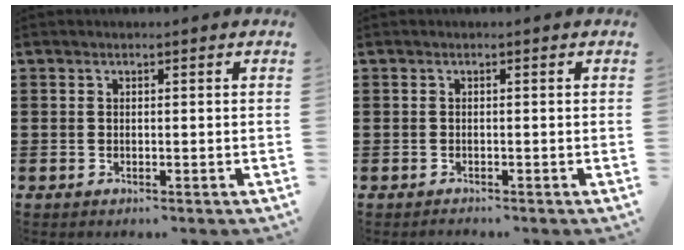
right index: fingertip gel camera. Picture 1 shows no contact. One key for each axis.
{"total": 0.6, "fx": -0.6, "fy": 0.2, "fz": -0.1, "tx": 0.001, "ty": 0.002, "tz": -0.014}